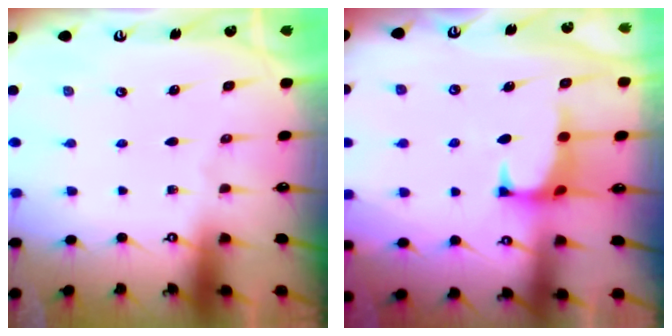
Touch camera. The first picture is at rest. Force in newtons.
{"total": 1.6, "press": 1.5, "slide": 0.6}